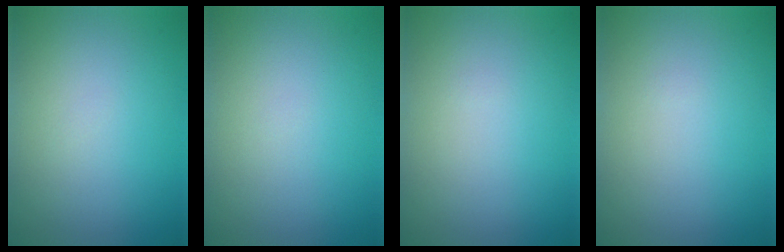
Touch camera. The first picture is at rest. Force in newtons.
{"total": 0.0}
{"total": 0.0}
{"total": 0.0}